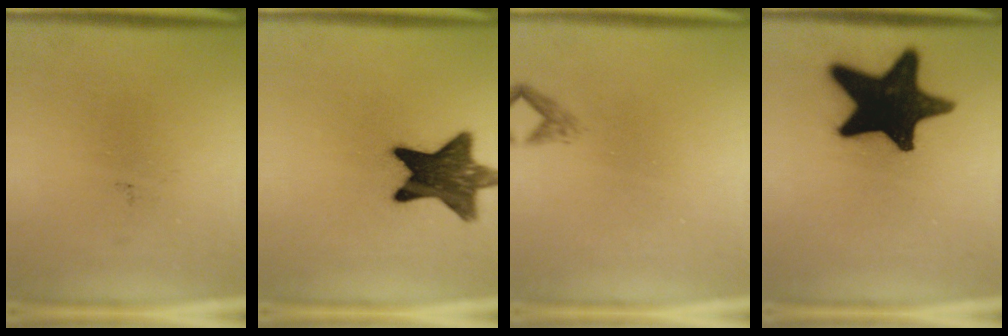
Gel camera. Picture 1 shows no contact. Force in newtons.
{"total": 13.3}
{"total": 1.0}
{"total": 19.8}